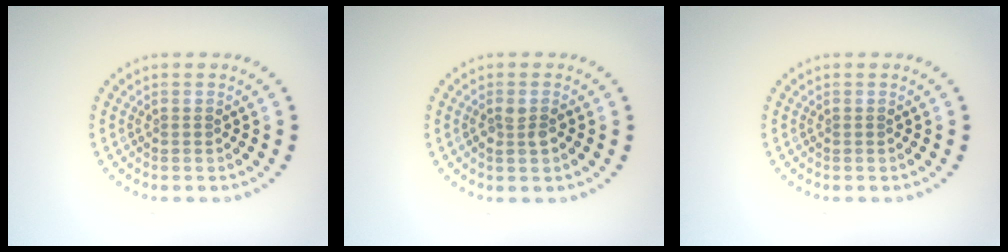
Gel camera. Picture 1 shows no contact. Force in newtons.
{"total": 1.3, "press": 1.3, "slide": 0.3}
{"total": 0.0}